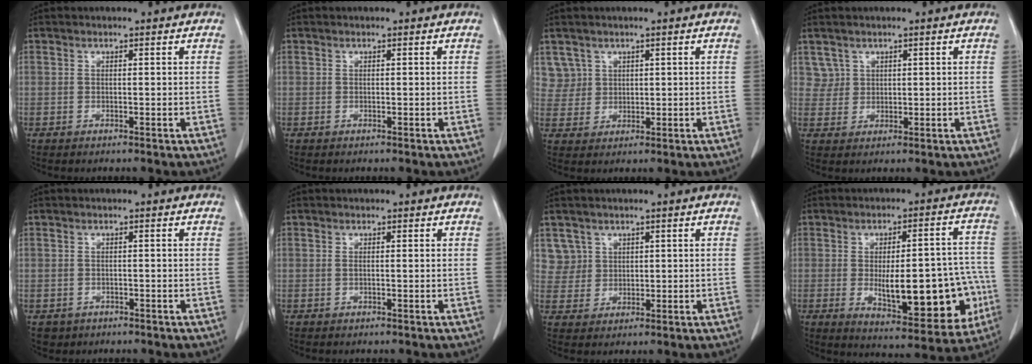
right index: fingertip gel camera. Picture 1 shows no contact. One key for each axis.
{"total": 0.0}
{"total": 4.0, "fx": 2.3, "fy": 3.3, "fz": -0.5, "tx": 0.028, "ty": 0.007, "tz": 0.048}
{"total": 2.8, "fx": 1.7, "fy": 2.2, "fz": -0.4, "tx": 0.025, "ty": 0.007, "tz": 0.029}
{"total": 2.4, "fx": -1.3, "fy": 2.0, "fz": 0.2, "tx": -0.004, "ty": 0.004, "tz": -0.016}
{"total": 0.5, "fx": 0.2, "fy": 0.1, "fz": 0.5, "tx": -0.009, "ty": 0.001, "tz": 0.007}
{"total": 4.2, "fx": 2.3, "fy": 3.5, "fz": -0.5, "tx": 0.028, "ty": 0.007, "tz": 0.047}
{"total": 17.9, "fx": -3.6, "fy": 6.4, "fz": 16.3, "tx": -0.188, "ty": 0.022, "tz": -0.022}